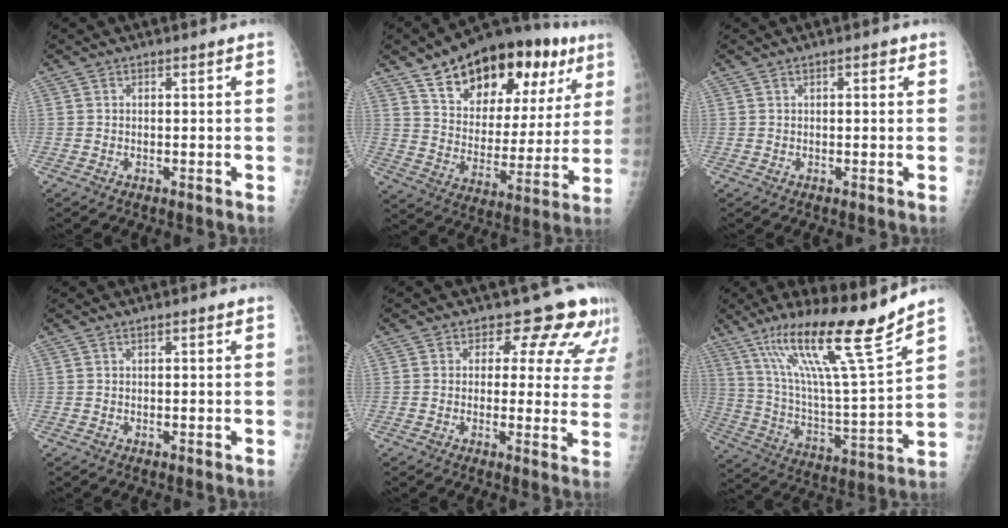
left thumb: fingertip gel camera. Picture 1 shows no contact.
{"total": 26.4, "force": [14.9, 13.6, 17.1], "torque": [-0.219, -0.019, 0.233]}
{"total": 1.8, "force": [0.8, 0.9, 1.3], "torque": [-0.010, 0.001, 0.009]}
{"total": 0.6, "force": [0.3, 0.2, 0.4], "torque": [-0.006, 0.001, 0.004]}
{"total": 11.0, "force": [8.4, 6.1, 3.7], "torque": [0.015, -0.036, 0.068]}
{"total": 21.8, "force": [14.8, 1.8, 15.9], "torque": [-0.251, -0.067, 0.264]}